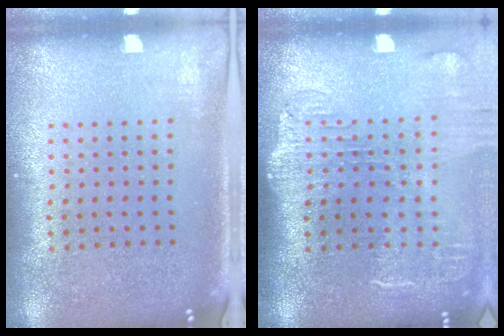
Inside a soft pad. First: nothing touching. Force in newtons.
{"total": 1.9, "press": 1.5, "slide": 1.2}